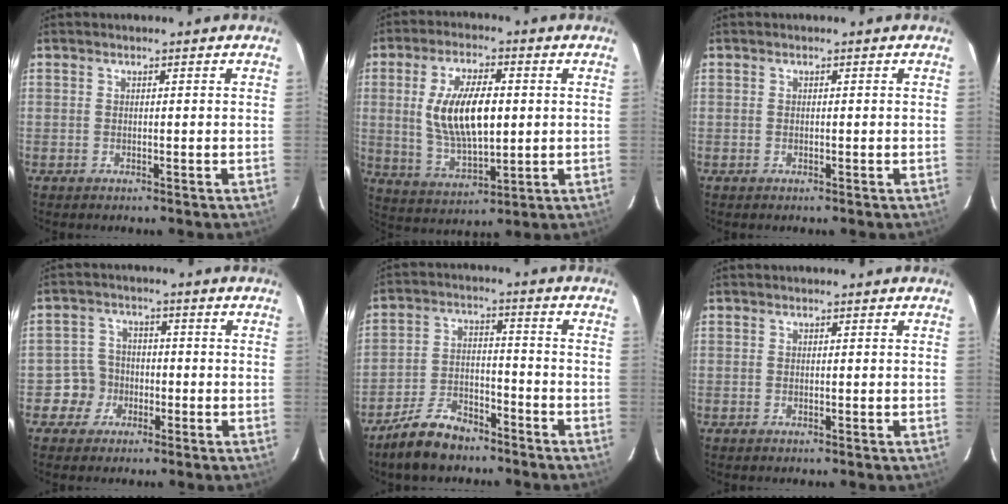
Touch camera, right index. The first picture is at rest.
{"total": 13.7, "force": [1.4, 6.0, 12.3], "torque": [-0.233, -0.001, 0.036]}
{"total": 0.0}
{"total": 4.8, "force": [-2.0, 4.4, 0.0], "torque": [0.003, 0.021, -0.035]}
{"total": 9.6, "force": [-7.5, 4.4, 4.0], "torque": [-0.099, 0.012, -0.127]}
{"total": 0.0}